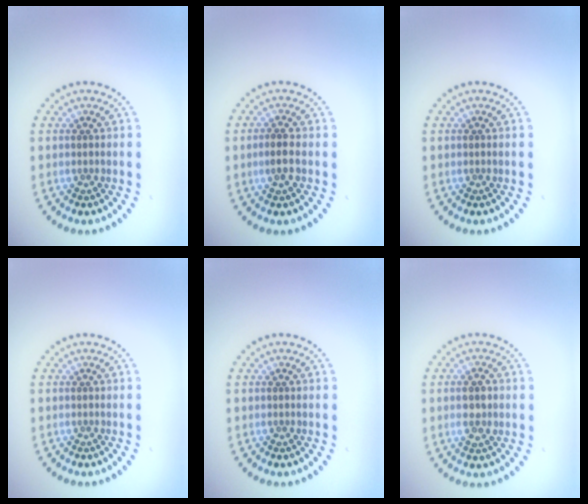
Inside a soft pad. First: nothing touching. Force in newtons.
{"total": 1.8, "press": 1.8, "slide": 0.5}
{"total": 0.0}
{"total": 0.0}
{"total": 0.0}
{"total": 2.2, "press": 2.2, "slide": 0.3}